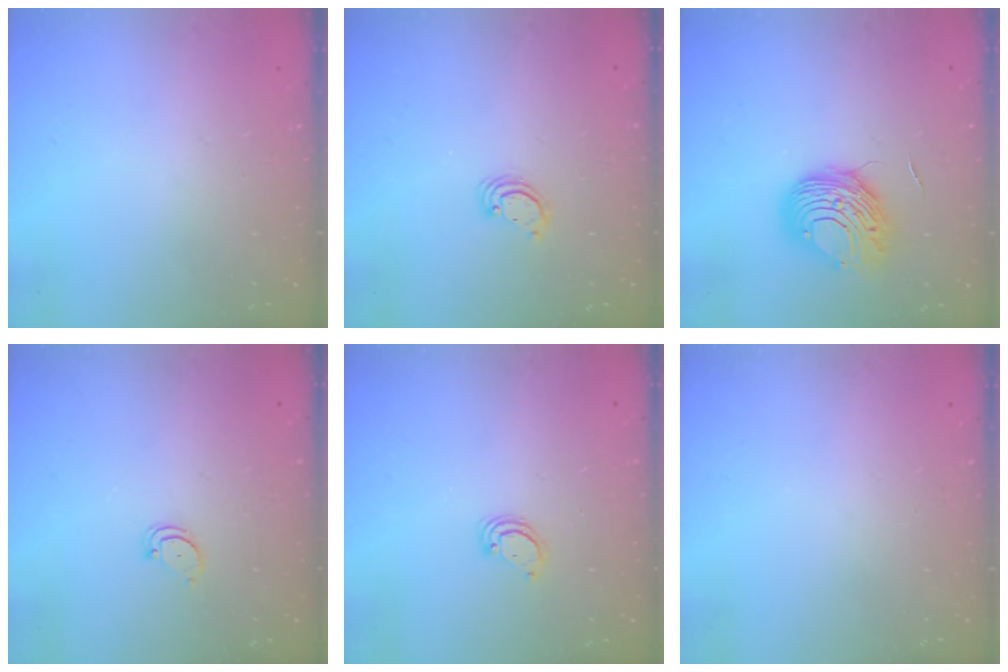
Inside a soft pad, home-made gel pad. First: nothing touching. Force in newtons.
{"total": 2.6, "press": 2.6, "slide": 0.2}
{"total": 9.6, "press": 9.5, "slide": 0.7}
{"total": 2.4, "press": 2.4, "slide": 0.2}
{"total": 2.9, "press": 2.8, "slide": 0.2}
{"total": 0.0}